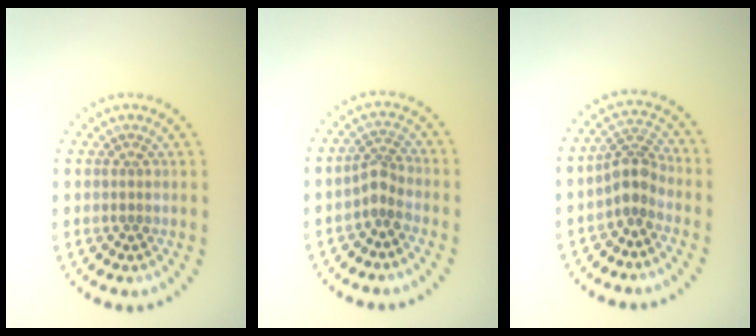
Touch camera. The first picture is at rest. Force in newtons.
{"total": 1.9, "press": 1.4, "slide": 1.3}
{"total": 2.6, "press": 2.1, "slide": 1.6}